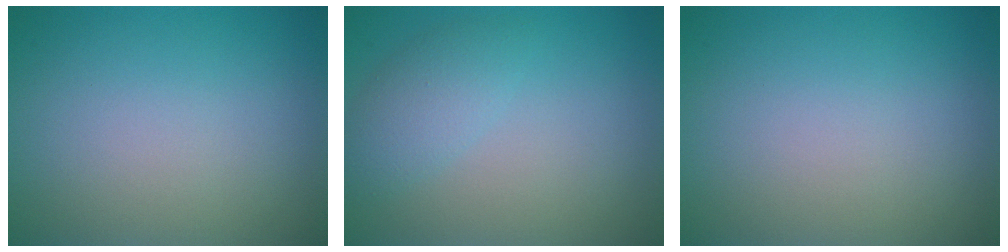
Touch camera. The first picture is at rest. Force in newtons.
{"total": 2.5, "press": 2.5, "slide": 0.1}
{"total": 0.0}